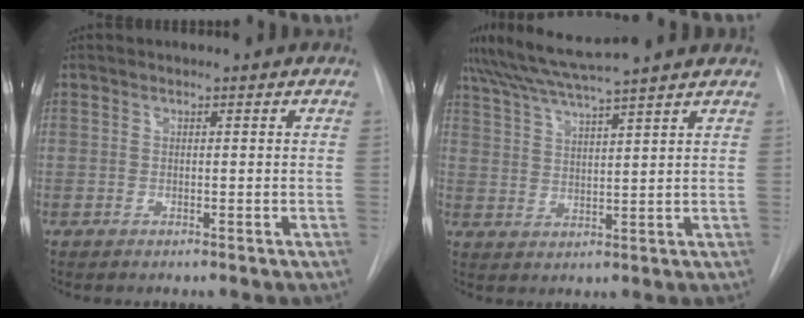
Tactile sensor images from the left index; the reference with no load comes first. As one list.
[{"total": 8.9, "force": [8.0, -0.9, 3.7], "torque": [-0.074, 0.027, 0.134]}]